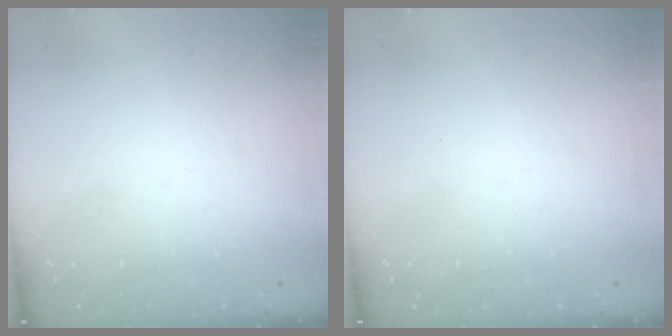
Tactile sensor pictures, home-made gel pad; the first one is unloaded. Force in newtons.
{"total": 0.0}